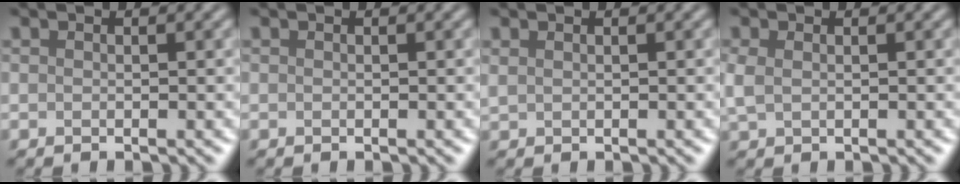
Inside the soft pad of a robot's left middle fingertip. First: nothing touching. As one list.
[{"total": 0.0}, {"total": 0.6, "force": [0.5, 0.2, 0.3], "torque": [-0.009, 0.002, 0.012]}, {"total": 1.6, "force": [0.3, 1.0, 1.1], "torque": [-0.032, 0.001, 0.008]}]